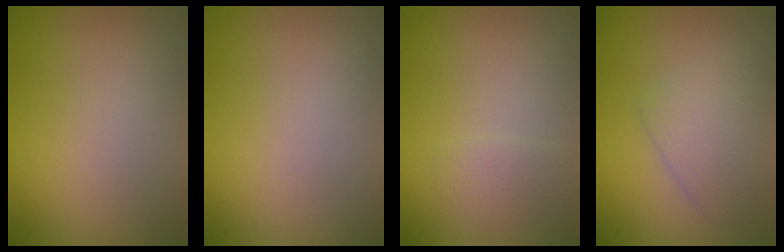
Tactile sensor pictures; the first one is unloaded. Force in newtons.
{"total": 0.0}
{"total": 1.2, "press": 1.2, "slide": 0.1}
{"total": 2.5, "press": 2.5, "slide": 0.1}